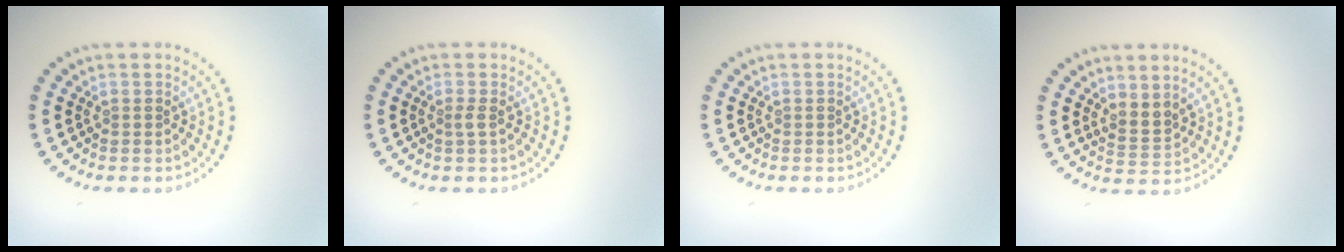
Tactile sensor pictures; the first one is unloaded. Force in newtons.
{"total": 0.8, "press": 0.5, "slide": 0.6}
{"total": 0.0}
{"total": 2.0, "press": 1.5, "slide": 1.3}